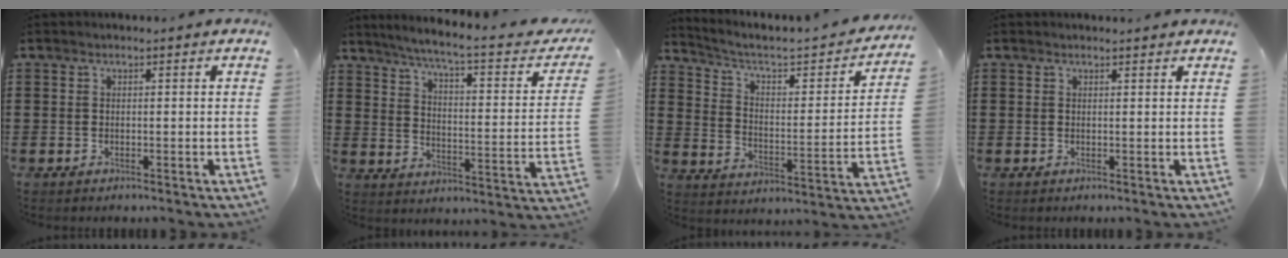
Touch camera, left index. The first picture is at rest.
{"total": 6.0, "force": [4.5, -0.1, 3.9], "torque": [-0.087, -0.038, 0.067]}
{"total": 4.0, "force": [2.9, 1.2, 2.5], "torque": [-0.069, -0.029, 0.038]}
{"total": 0.7, "force": [0.7, 0.0, 0.2], "torque": [-0.006, -0.001, 0.014]}